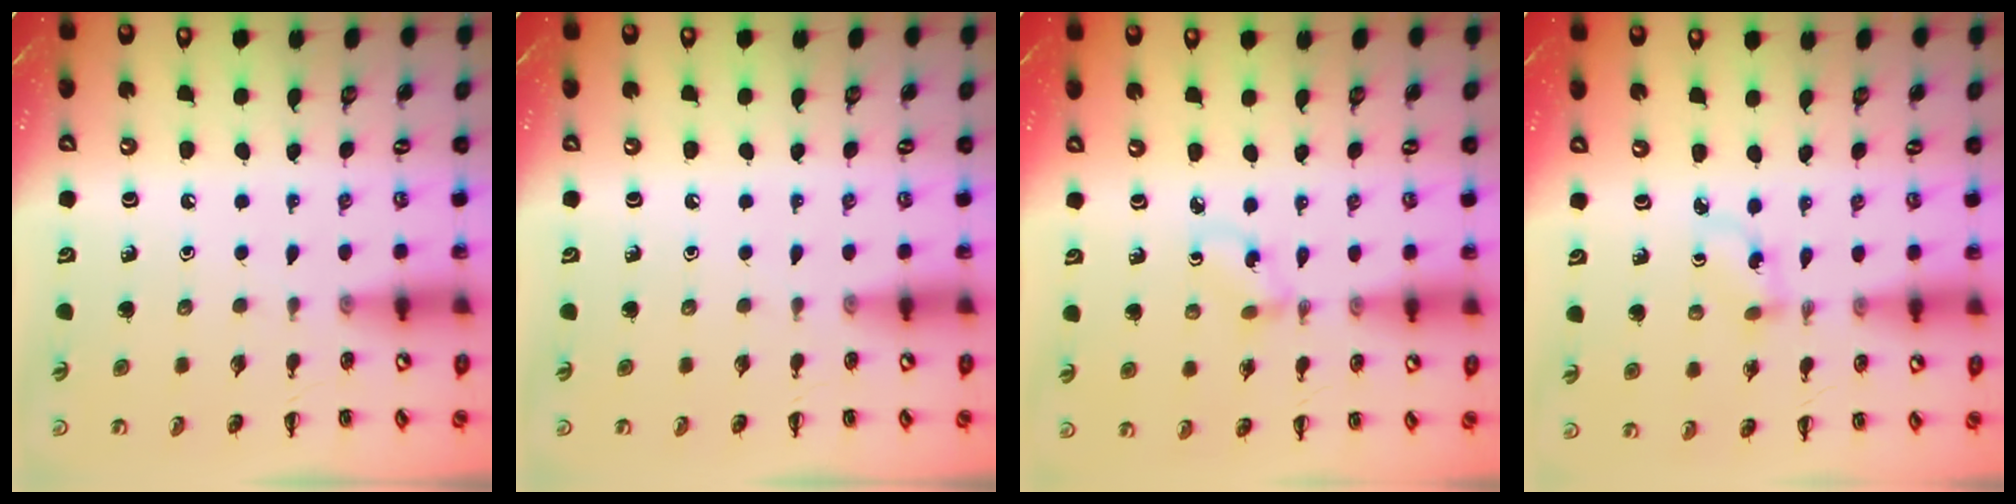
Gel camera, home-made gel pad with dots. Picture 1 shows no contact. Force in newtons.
{"total": 0.0}
{"total": 1.3, "press": 1.0, "slide": 0.7}
{"total": 2.6, "press": 2.3, "slide": 1.1}